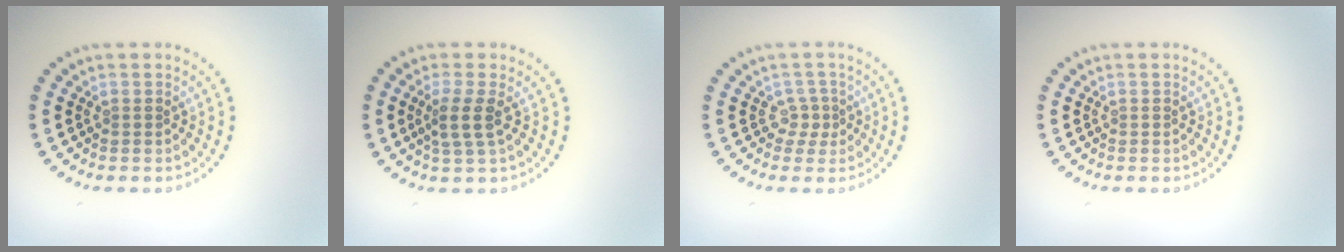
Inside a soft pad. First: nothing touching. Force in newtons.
{"total": 2.5, "press": 1.9, "slide": 1.5}
{"total": 1.5, "press": 1.0, "slide": 1.1}
{"total": 0.0}